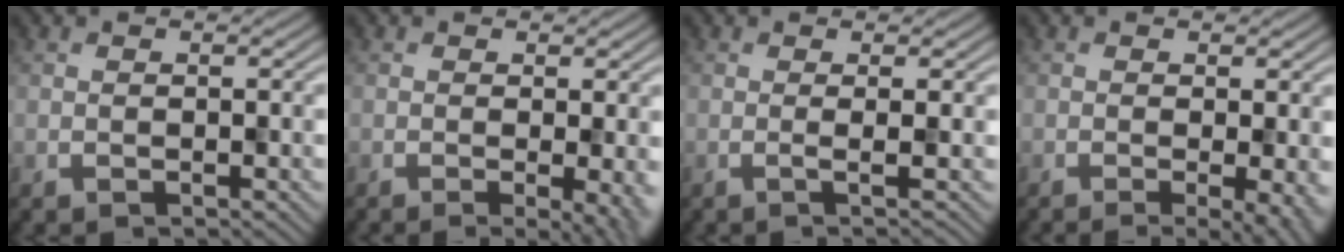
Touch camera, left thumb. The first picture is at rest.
{"total": 5.3, "force": [-1.8, 1.4, 4.8], "torque": [-0.063, -0.005, -0.011]}
{"total": 1.8, "force": [0.3, 0.2, 1.7], "torque": [-0.017, 0.004, -0.011]}
{"total": 5.3, "force": [-2.2, 1.3, 4.6], "torque": [-0.060, -0.002, -0.018]}